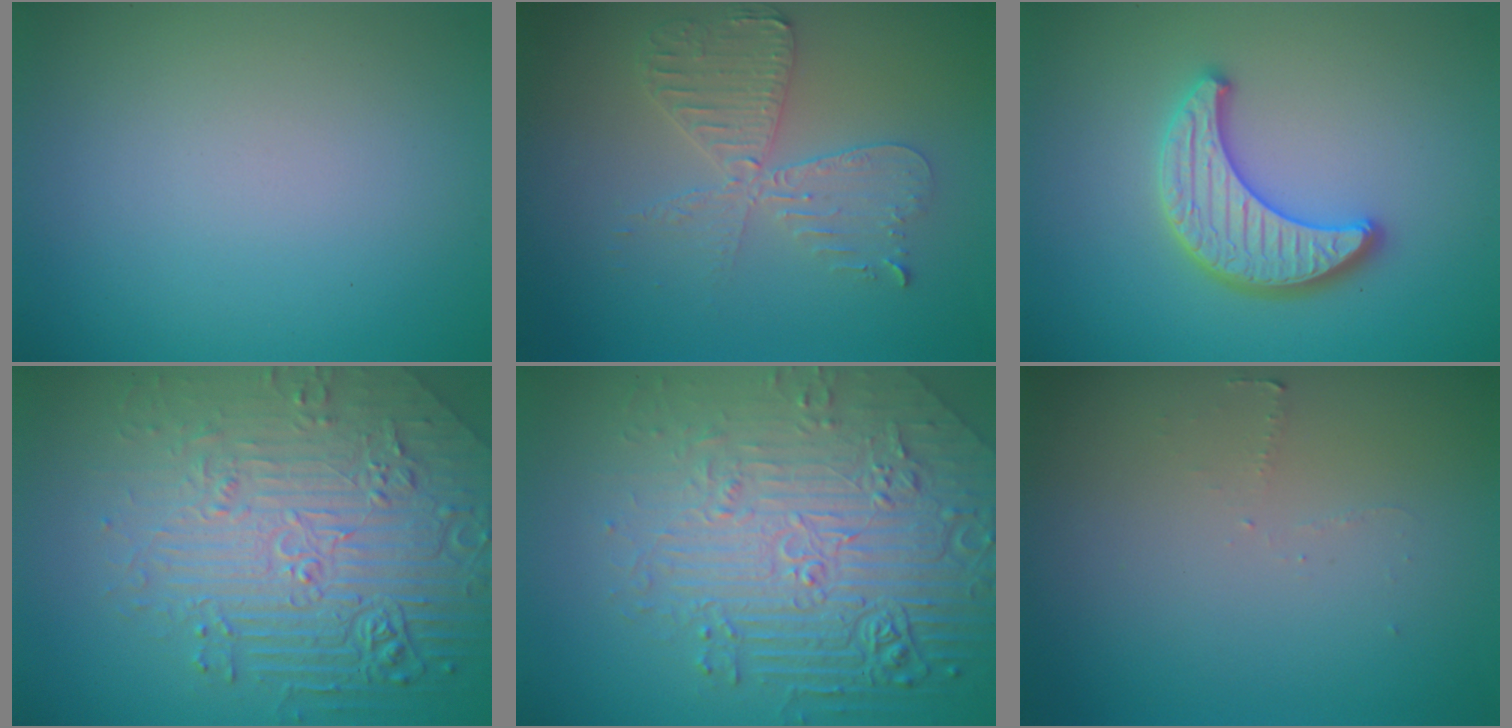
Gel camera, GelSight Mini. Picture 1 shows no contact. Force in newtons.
{"total": 4.0, "press": 3.5, "slide": 2.0}
{"total": 3.8, "press": 3.7, "slide": 0.9}
{"total": 7.9, "press": 6.1, "slide": 5.1}
{"total": 9.0, "press": 6.2, "slide": 6.5}
{"total": 0.9, "press": 0.8, "slide": 0.3}